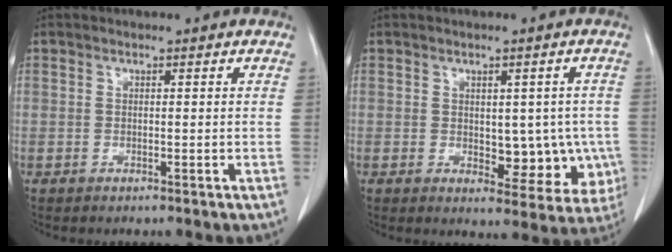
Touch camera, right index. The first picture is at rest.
{"total": 7.9, "force": [-0.8, 4.5, 6.5], "torque": [-0.061, 0.005, 0.005]}